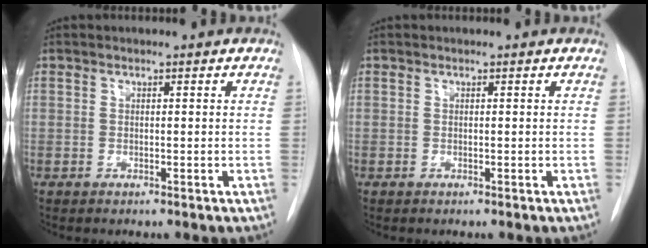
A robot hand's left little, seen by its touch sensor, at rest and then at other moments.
{"total": 0.0}